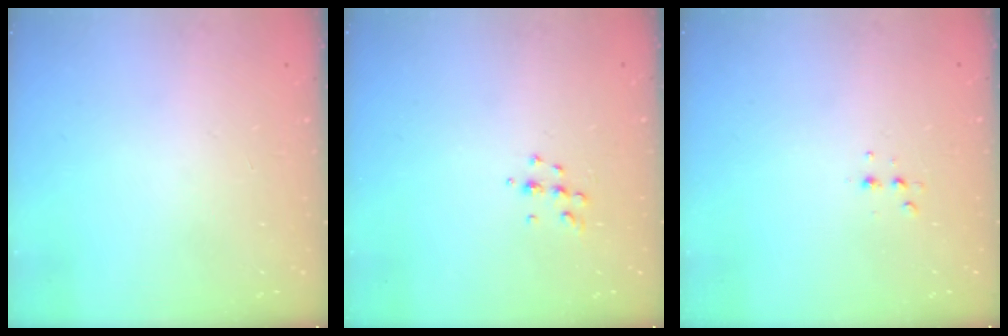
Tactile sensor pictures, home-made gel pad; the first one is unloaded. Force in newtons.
{"total": 4.7, "press": 4.6, "slide": 0.8}
{"total": 3.6, "press": 3.5, "slide": 1.1}